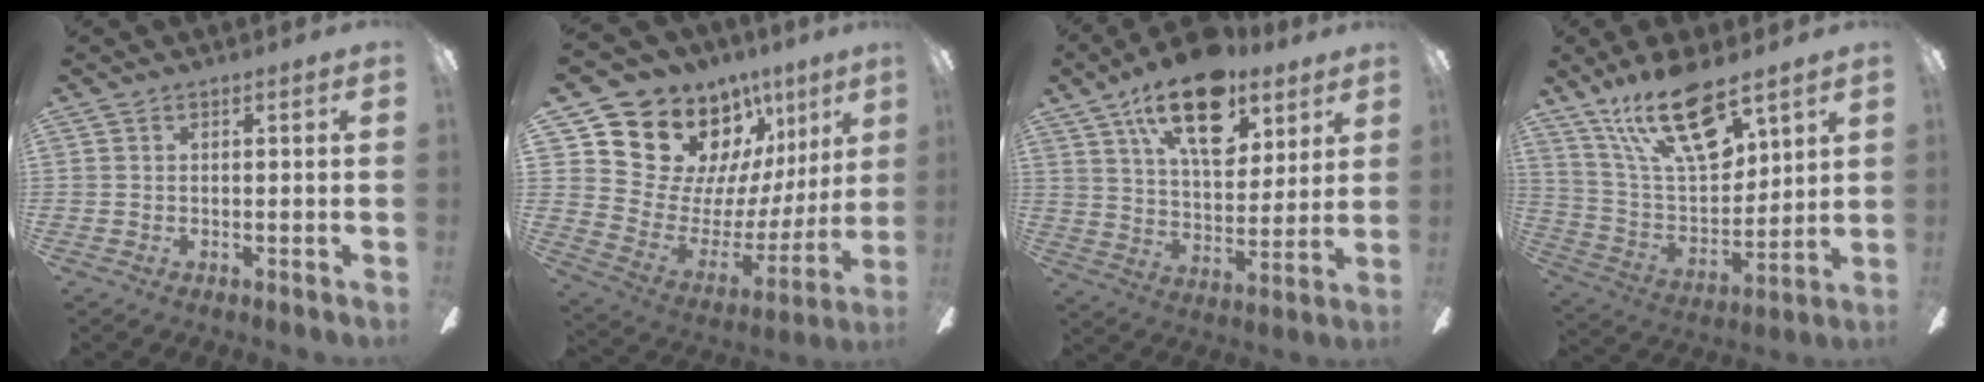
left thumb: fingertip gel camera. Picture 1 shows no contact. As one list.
[{"total": 19.0, "force": [14.0, 11.3, 6.1], "torque": [-0.102, -0.113, 0.279]}, {"total": 19.2, "force": [11.6, 9.7, 11.8], "torque": [-0.187, -0.048, 0.200]}, {"total": 21.2, "force": [13.3, 8.6, 14.1], "torque": [-0.267, -0.068, 0.230]}]